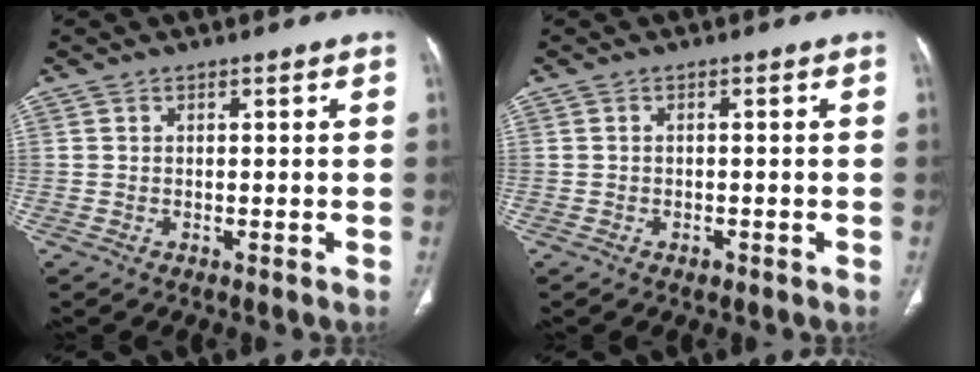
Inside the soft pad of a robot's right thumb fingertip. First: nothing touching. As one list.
[{"total": 1.0, "force": [-0.6, 0.6, 0.5], "torque": [-0.007, 0.004, -0.008]}]